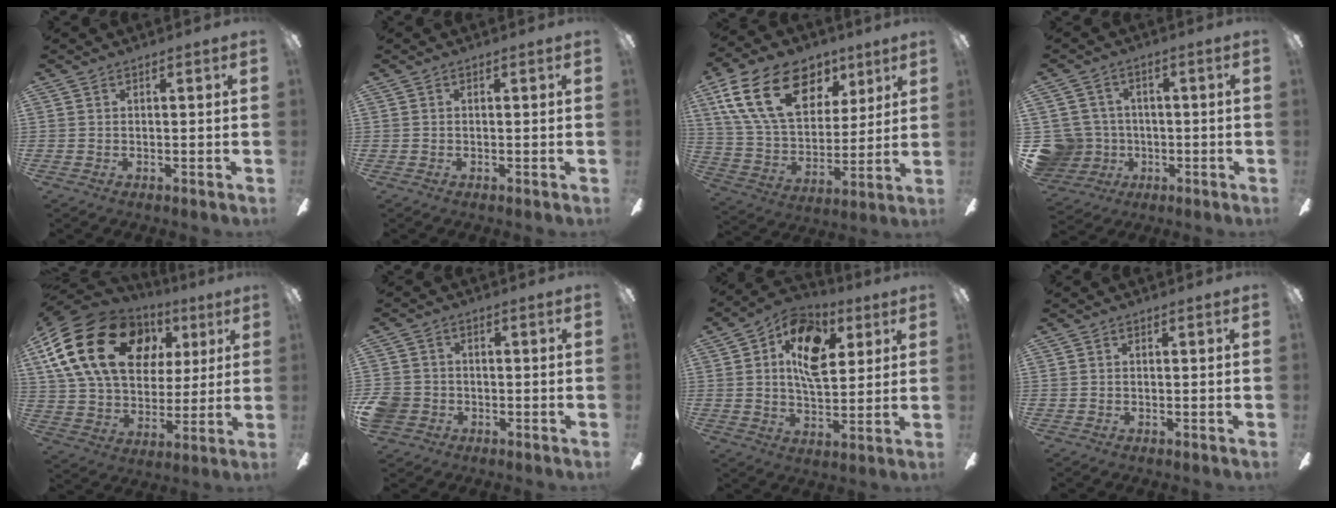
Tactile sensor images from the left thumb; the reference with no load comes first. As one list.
[{"total": 0.0}, {"total": 22.6, "force": [10.6, 14.2, 13.9], "torque": [-0.258, -0.028, 0.188]}, {"total": 9.4, "force": [-1.4, 9.0, 2.1], "torque": [-0.084, 0.016, -0.020]}, {"total": 25.2, "force": [8.9, 17.6, 15.6], "torque": [-0.304, -0.013, 0.160]}, {"total": 5.3, "force": [-1.7, 4.7, 1.7], "torque": [-0.052, 0.018, -0.032]}, {"total": 13.3, "force": [5.3, 7.6, 9.6], "torque": [-0.146, -0.001, 0.091]}, {"total": 0.0}]